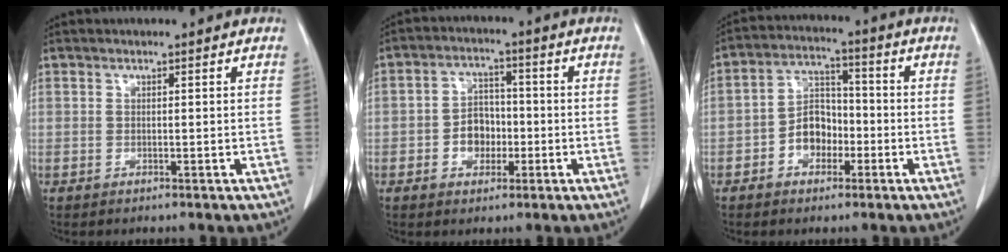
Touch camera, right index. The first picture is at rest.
{"total": 5.5, "force": [-1.4, 4.2, 3.2], "torque": [-0.055, 0.016, -0.023]}
{"total": 6.8, "force": [-2.4, 4.9, 4.1], "torque": [-0.079, 0.024, -0.045]}